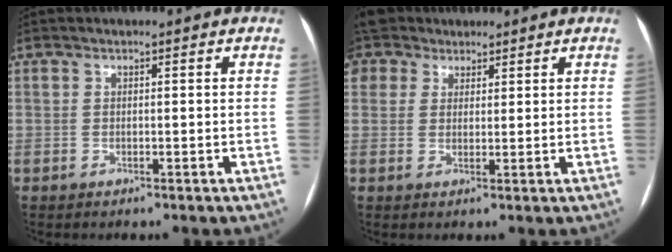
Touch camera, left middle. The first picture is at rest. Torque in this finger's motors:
{"motor_torque": [1.10, -1.03, 1.05, 0.21]}